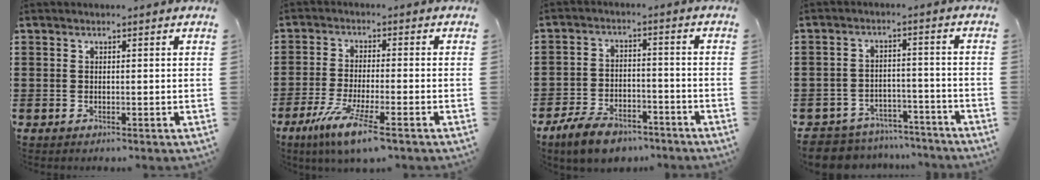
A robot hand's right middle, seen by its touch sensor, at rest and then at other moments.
{"total": 7.1, "force": [-4.6, 0.6, 5.4], "torque": [-0.112, -0.016, -0.083]}
{"total": 6.7, "force": [-5.7, 2.3, 2.8], "torque": [-0.061, 0.009, -0.108]}
{"total": 6.1, "force": [-6.0, 1.1, 0.1], "torque": [-0.014, 0.012, -0.122]}